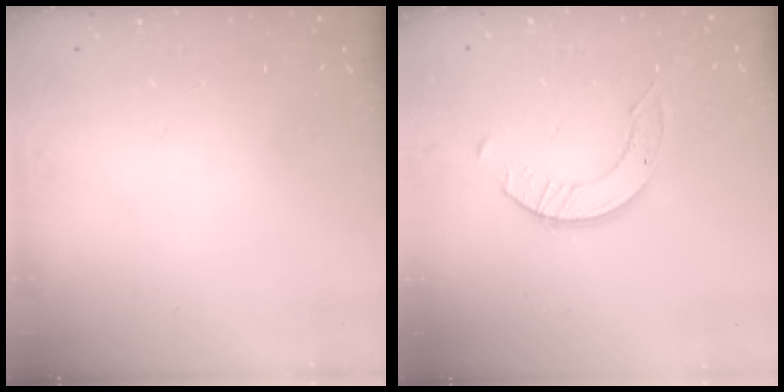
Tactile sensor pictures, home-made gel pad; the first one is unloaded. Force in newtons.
{"total": 3.5, "press": 3.5, "slide": 0.3}